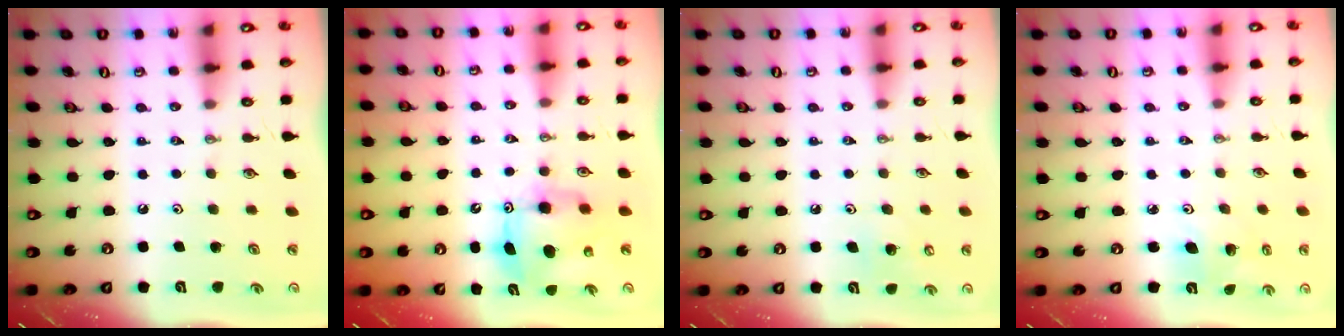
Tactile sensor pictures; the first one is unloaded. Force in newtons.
{"total": 9.1, "press": 9.1, "slide": 0.7}
{"total": 7.0, "press": 6.9, "slide": 0.8}
{"total": 4.9, "press": 4.6, "slide": 1.5}